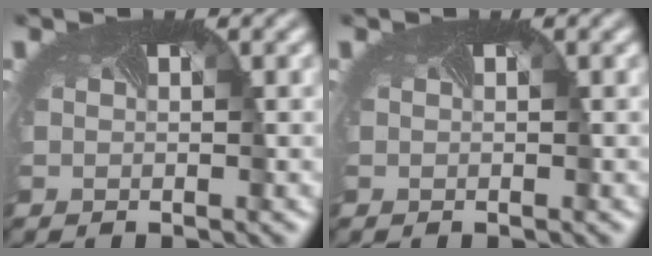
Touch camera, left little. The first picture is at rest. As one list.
[{"total": 0.0}]